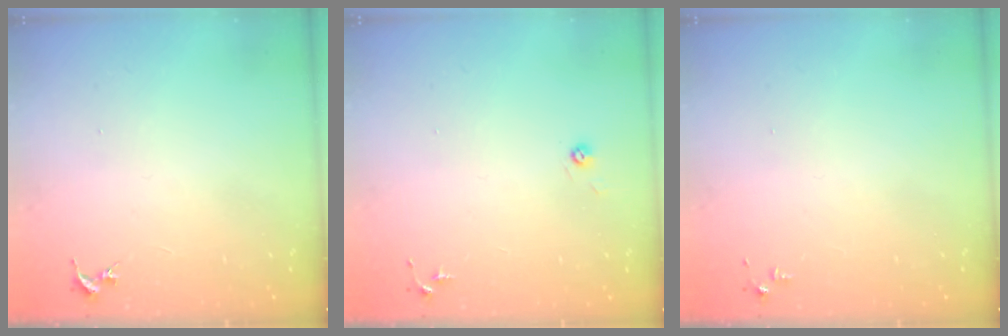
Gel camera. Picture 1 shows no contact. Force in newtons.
{"total": 3.1, "press": 3.0, "slide": 0.8}
{"total": 2.8, "press": 2.8, "slide": 0.4}